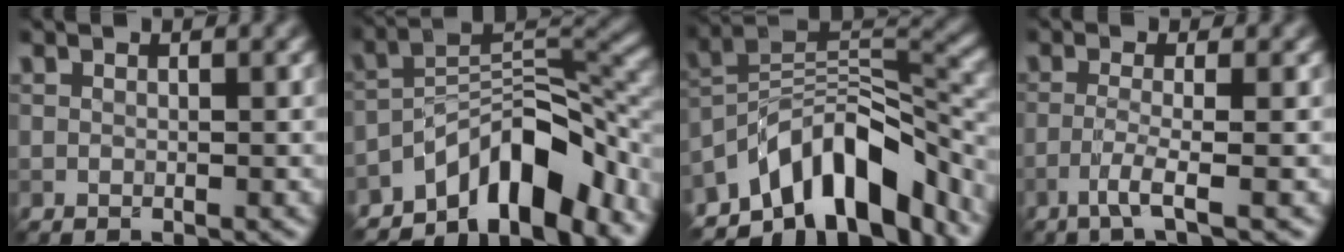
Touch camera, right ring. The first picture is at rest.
{"total": 9.8, "force": [-6.8, 3.5, 6.1], "torque": [-0.072, 0.013, -0.131]}
{"total": 11.3, "force": [-7.3, 5.0, 6.9], "torque": [-0.102, 0.013, -0.140]}
{"total": 2.6, "force": [-1.4, 0.1, 2.2], "torque": [-0.041, 0.001, -0.043]}